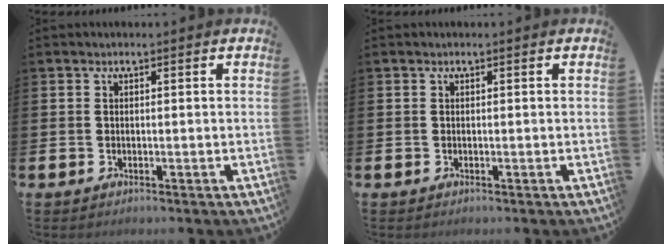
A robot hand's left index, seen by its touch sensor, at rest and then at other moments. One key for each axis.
{"total": 0.0}